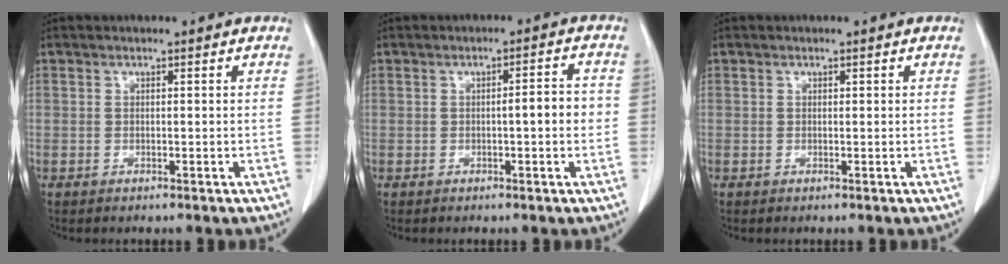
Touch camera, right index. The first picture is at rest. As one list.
[{"total": 3.8, "force": [-0.5, 0.5, 3.7], "torque": [-0.053, 0.007, -0.008]}, {"total": 0.0}]